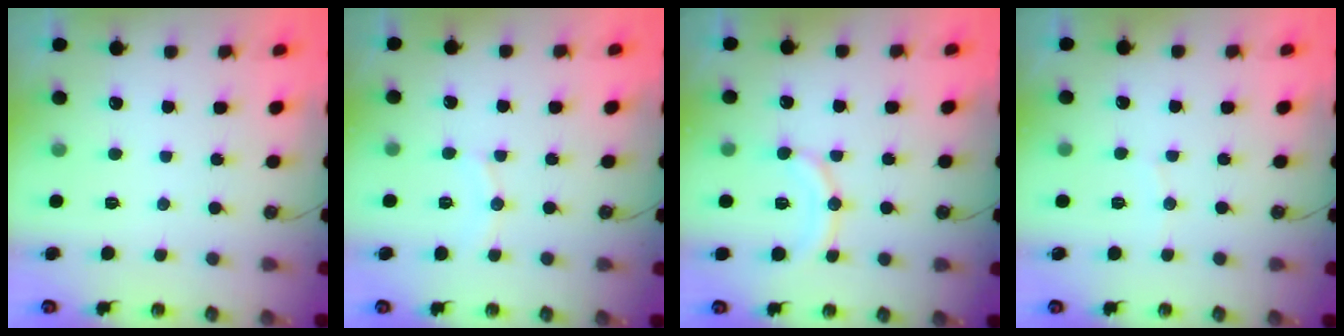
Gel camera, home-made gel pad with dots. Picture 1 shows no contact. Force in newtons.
{"total": 5.5, "press": 5.5, "slide": 0.1}
{"total": 11.3, "press": 11.0, "slide": 2.3}
{"total": 3.3, "press": 3.3, "slide": 0.4}